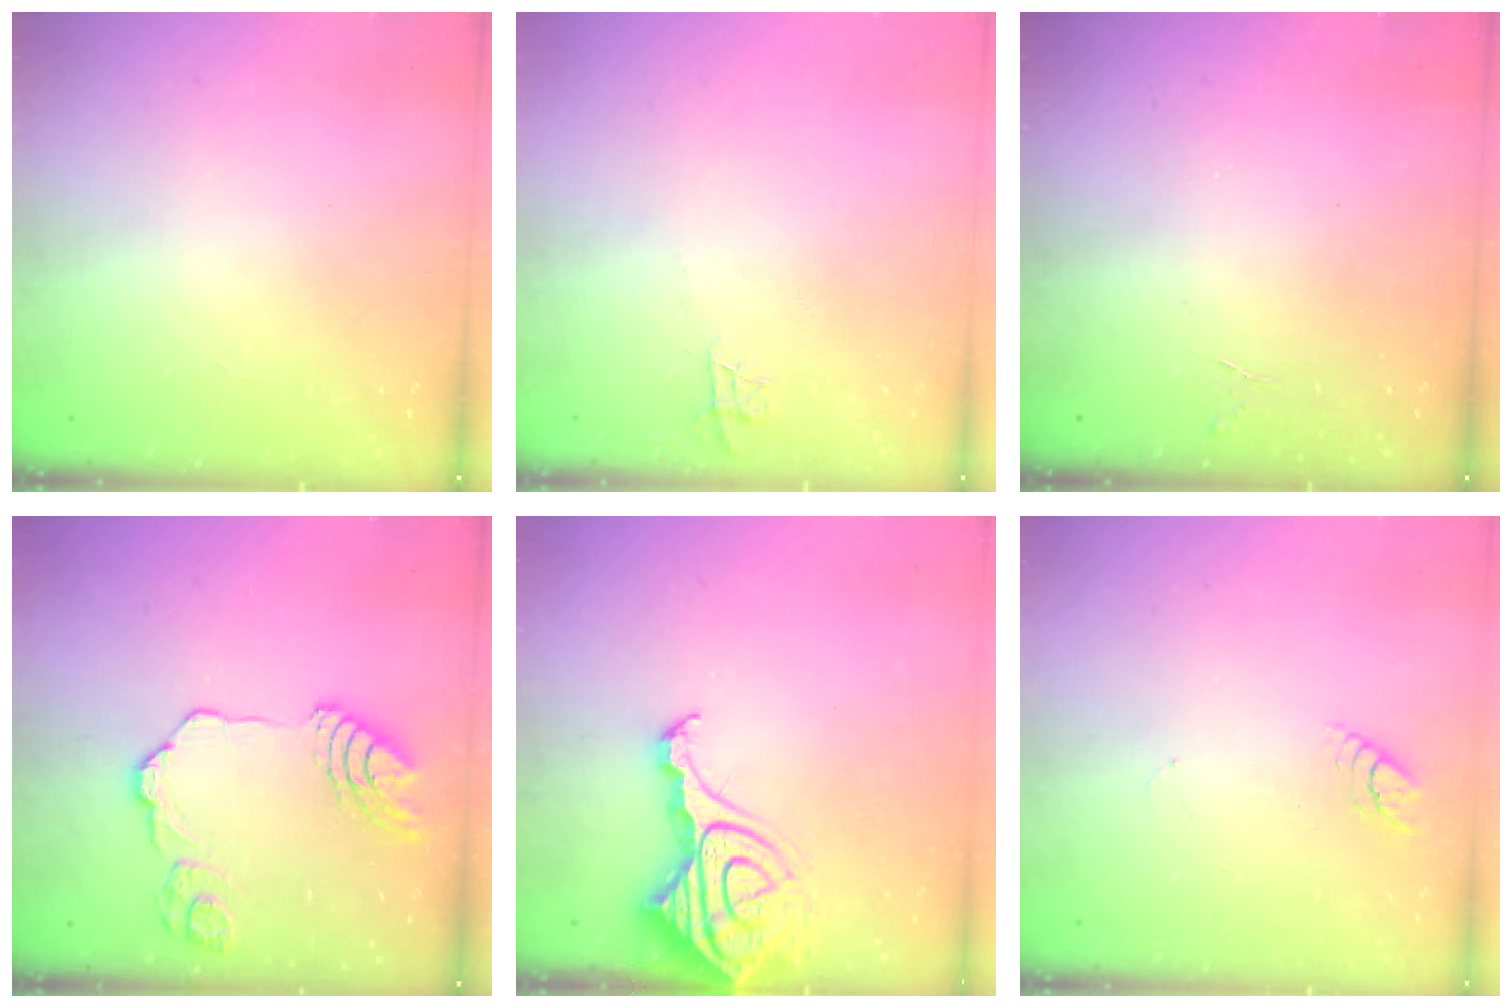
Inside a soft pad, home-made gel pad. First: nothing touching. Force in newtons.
{"total": 4.8, "press": 4.8, "slide": 0.4}
{"total": 3.8, "press": 3.7, "slide": 0.4}
{"total": 13.5, "press": 13.4, "slide": 1.6}
{"total": 14.6, "press": 14.5, "slide": 1.4}
{"total": 3.4, "press": 3.4, "slide": 0.4}